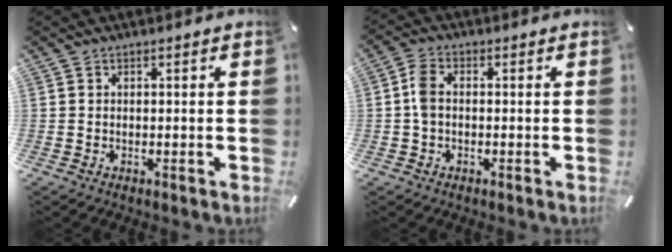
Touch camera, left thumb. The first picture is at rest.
{"total": 3.9, "force": [-0.1, 2.5, 3.0], "torque": [-0.064, 0.005, -0.002]}